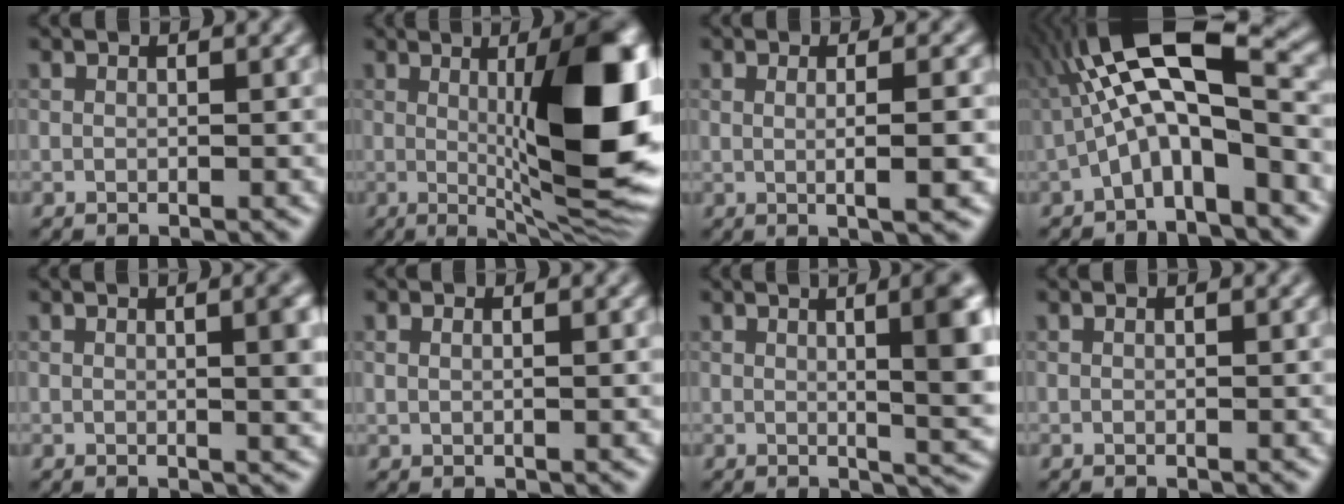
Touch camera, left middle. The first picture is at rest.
{"total": 11.3, "force": [0.1, 2.1, 11.1], "torque": [-0.155, -0.001, 0.019]}
{"total": 3.5, "force": [-0.5, 0.6, 3.4], "torque": [-0.048, 0.005, 0.002]}
{"total": 8.5, "force": [-0.9, 2.6, 8.1], "torque": [-0.155, 0.034, -0.015]}
{"total": 5.6, "force": [0.9, 2.1, 5.1], "torque": [-0.026, 0.019, 0.014]}
{"total": 0.7, "force": [0.1, 0.4, 0.6], "torque": [-0.006, -0.002, 0.006]}
{"total": 8.0, "force": [1.5, 2.3, 7.5], "torque": [-0.064, 0.017, 0.024]}
{"total": 0.0}